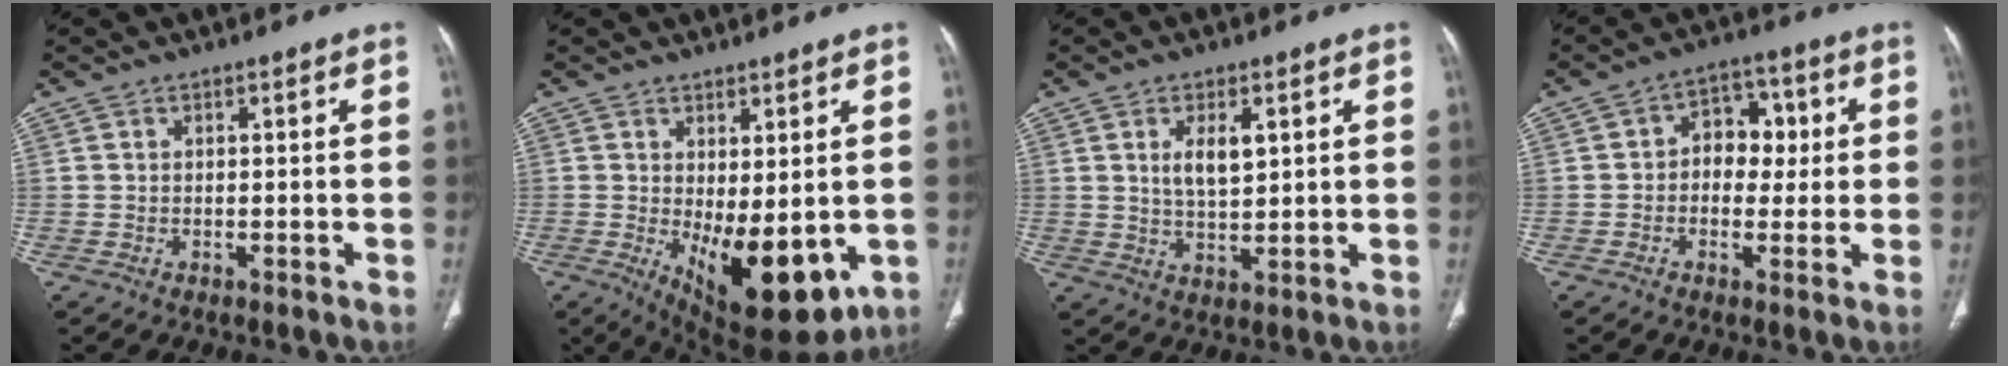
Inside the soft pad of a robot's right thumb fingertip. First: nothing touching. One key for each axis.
{"total": 13.7, "fx": -2.5, "fy": 6.0, "fz": 12.1, "tx": -0.166, "ty": -0.022, "tz": -0.012}
{"total": 6.2, "fx": 2.0, "fy": 2.9, "fz": 5.1, "tx": -0.082, "ty": -0.015, "tz": 0.042}
{"total": 8.7, "fx": 0.6, "fy": 6.4, "fz": 5.9, "tx": -0.039, "ty": 0.021, "tz": 0.003}